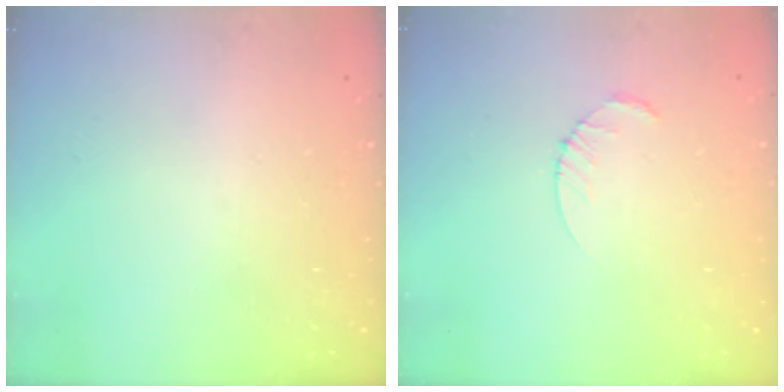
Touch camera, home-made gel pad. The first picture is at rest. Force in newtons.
{"total": 2.5, "press": 2.5, "slide": 0.3}